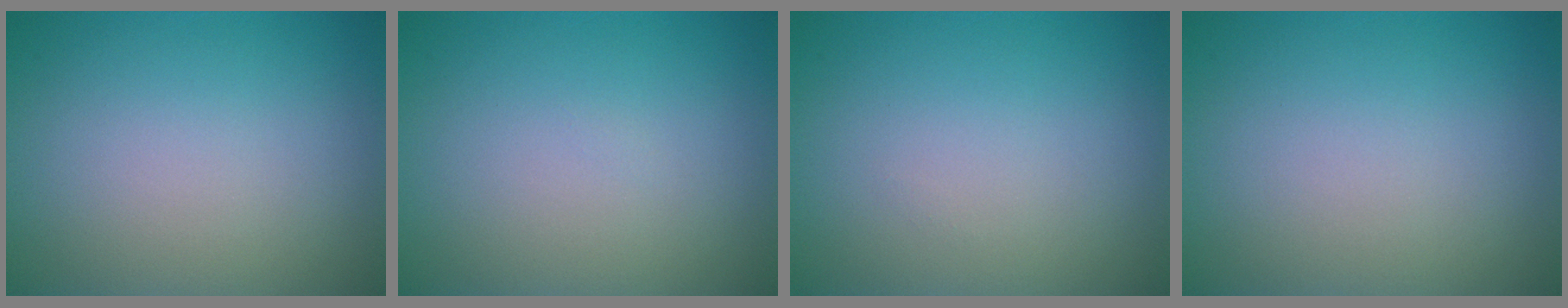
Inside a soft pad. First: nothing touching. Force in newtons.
{"total": 0.0}
{"total": 0.0}
{"total": 0.0}